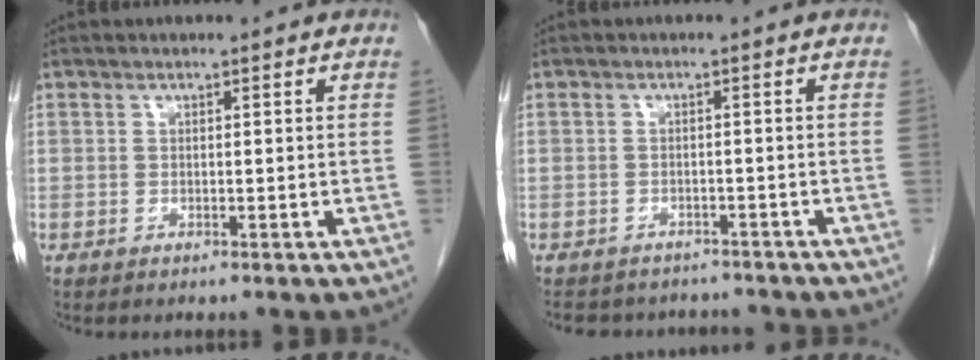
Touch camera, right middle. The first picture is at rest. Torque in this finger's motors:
{"motor_torque": [0.08, -0.08, 0.00, 0.00]}